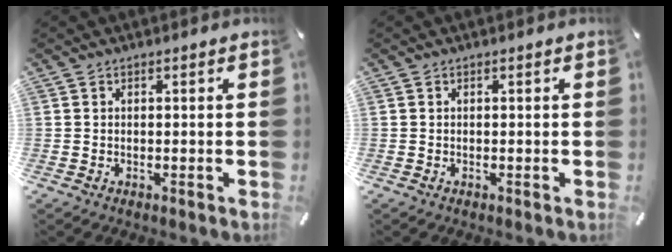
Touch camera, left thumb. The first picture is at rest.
{"total": 0.0}